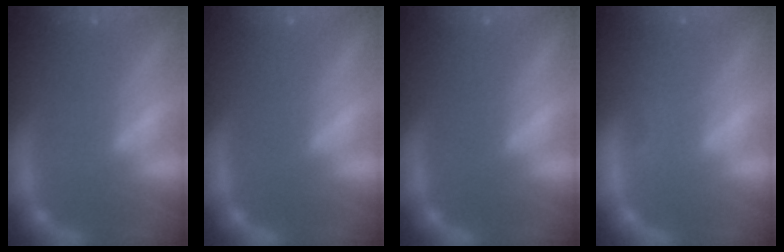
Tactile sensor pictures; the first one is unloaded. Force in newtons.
{"total": 0.0}
{"total": 0.0}
{"total": 1.4}